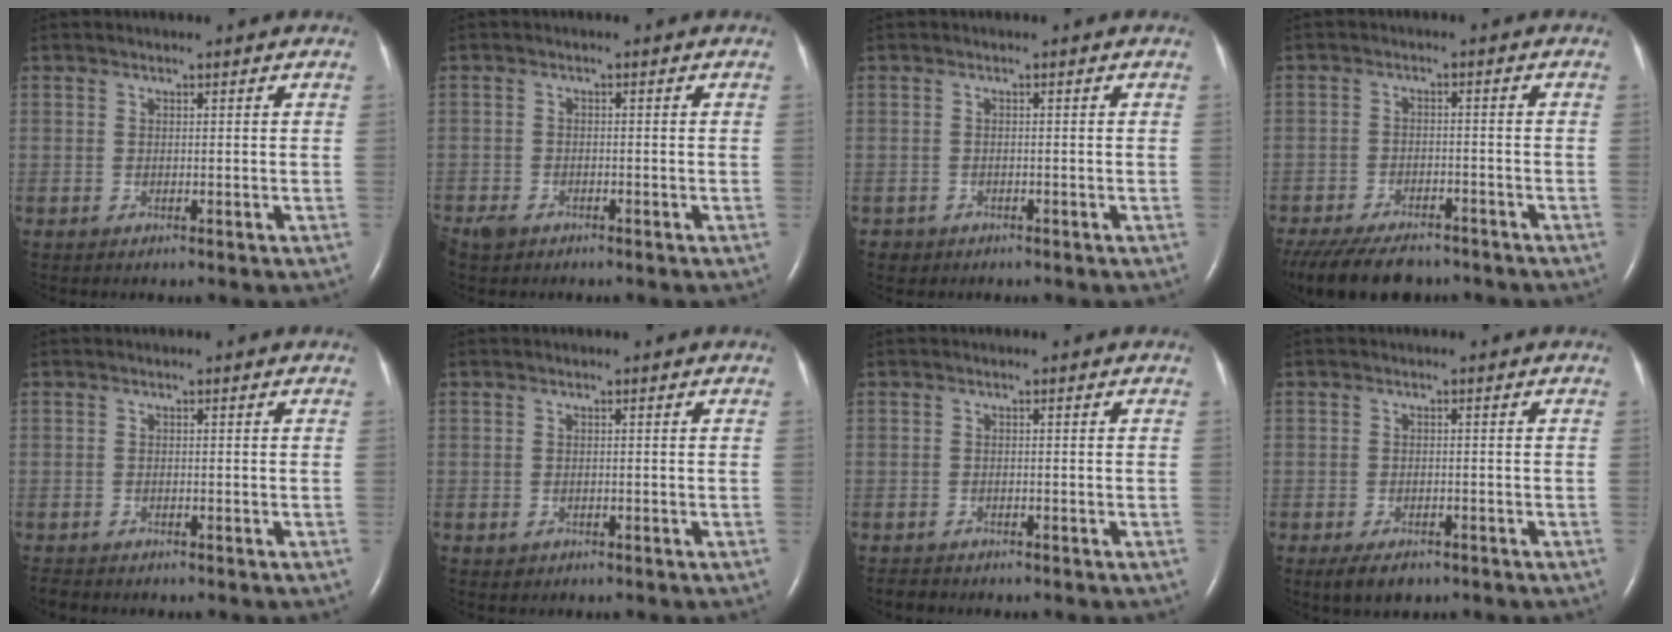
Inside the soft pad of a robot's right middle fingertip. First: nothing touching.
{"total": 2.9, "force": [-2.2, 1.6, 1.1], "torque": [-0.026, -0.002, -0.035]}
{"total": 1.3, "force": [-0.8, 1.0, -0.1], "torque": [-0.004, 0.004, -0.012]}
{"total": 14.2, "force": [-11.4, 5.5, 6.5], "torque": [-0.156, -0.021, -0.168]}
{"total": 1.4, "force": [-1.3, 0.4, 0.3], "torque": [-0.008, -0.004, -0.019]}
{"total": 0.7, "force": [-0.3, 0.5, 0.2], "torque": [-0.006, 0.001, -0.003]}
{"total": 1.2, "force": [-1.2, 0.4, -0.1], "torque": [-0.004, -0.003, -0.018]}
{"total": 3.6, "force": [-2.4, 1.7, 2.0], "torque": [-0.040, -0.006, -0.033]}